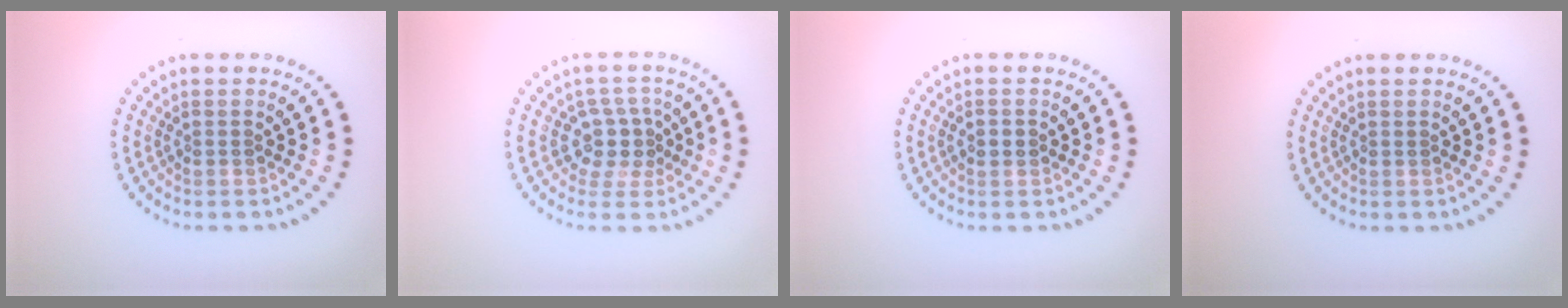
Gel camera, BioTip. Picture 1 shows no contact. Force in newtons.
{"total": 2.9, "press": 2.3, "slide": 1.8}
{"total": 1.4, "press": 1.4, "slide": 0.1}
{"total": 0.0}